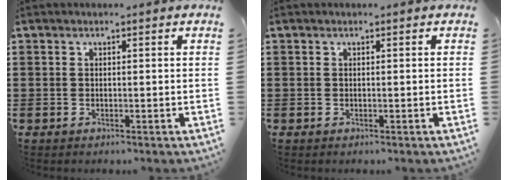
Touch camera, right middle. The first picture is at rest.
{"total": 0.0}